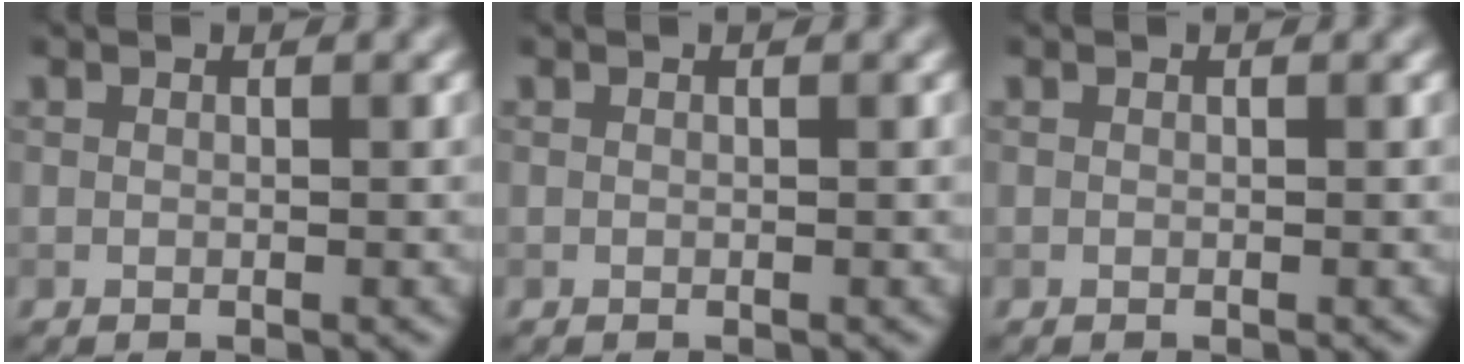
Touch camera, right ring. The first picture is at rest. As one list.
[{"total": 0.0}, {"total": 0.0}]